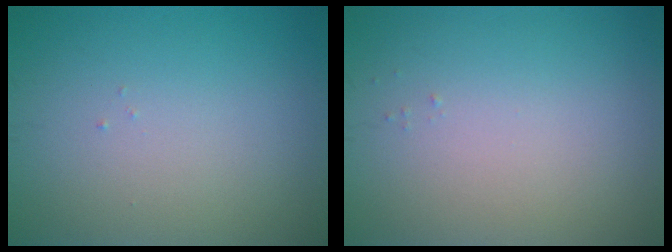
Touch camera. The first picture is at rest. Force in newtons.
{"total": 0.0}